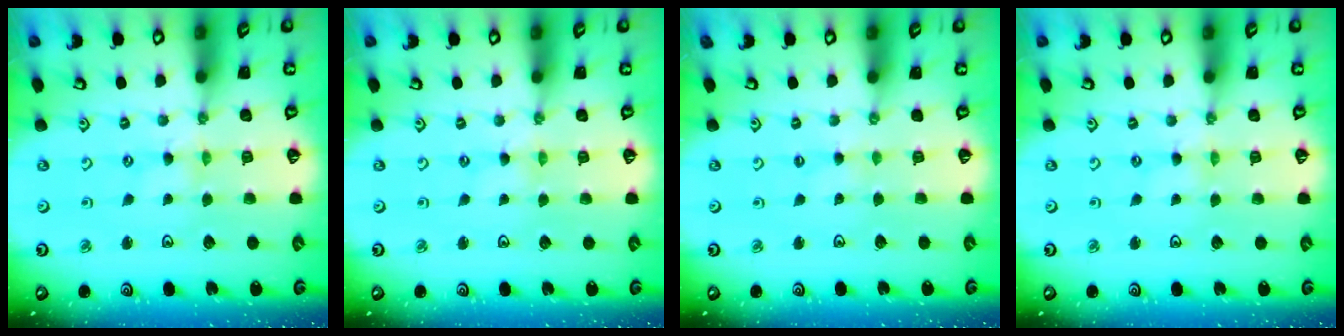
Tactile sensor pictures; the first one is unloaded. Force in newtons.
{"total": 0.0}
{"total": 0.0}
{"total": 0.0}